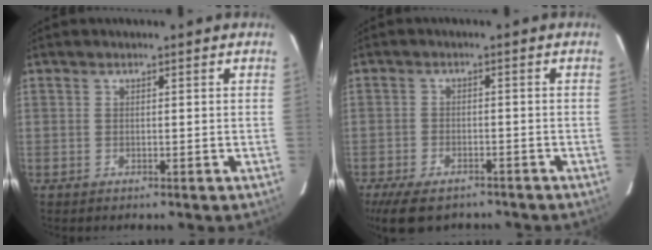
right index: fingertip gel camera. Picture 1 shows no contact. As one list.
[{"total": 10.1, "force": [-7.6, 4.5, 4.9], "torque": [-0.115, -0.015, -0.123]}]